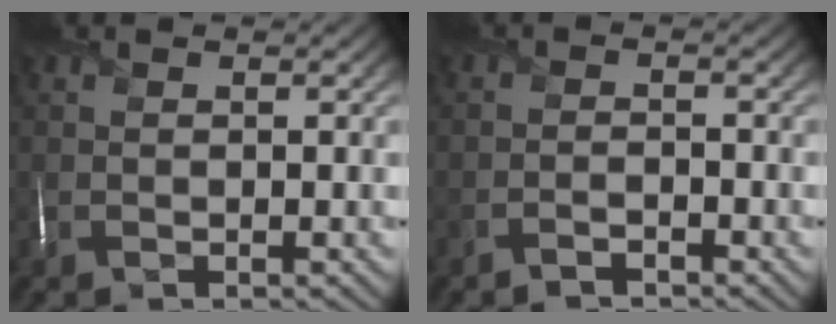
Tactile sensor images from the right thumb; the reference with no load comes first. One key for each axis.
{"total": 1.9, "fx": -1.6, "fy": 0.5, "fz": 0.8, "tx": -0.016, "ty": 0.000, "tz": -0.036}